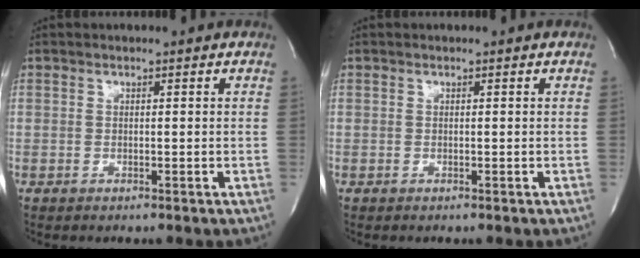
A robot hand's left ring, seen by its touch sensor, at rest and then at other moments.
{"total": 0.0}